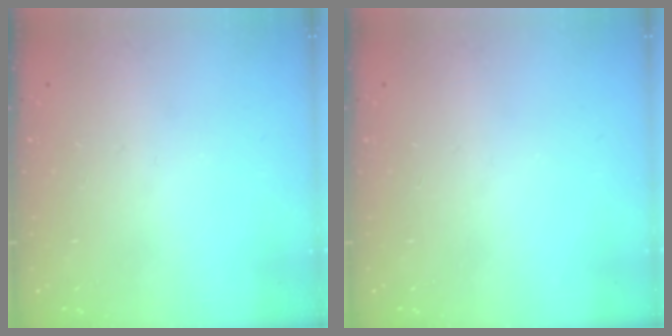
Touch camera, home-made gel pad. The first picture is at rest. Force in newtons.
{"total": 0.0}